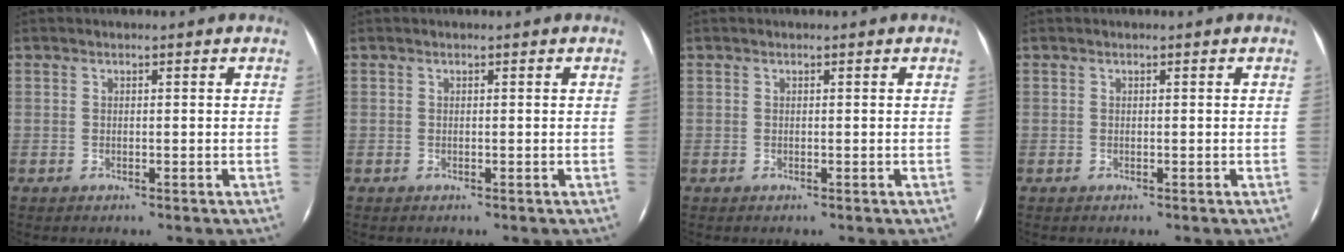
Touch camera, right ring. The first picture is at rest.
{"total": 0.0}
{"total": 0.0}
{"total": 0.0}